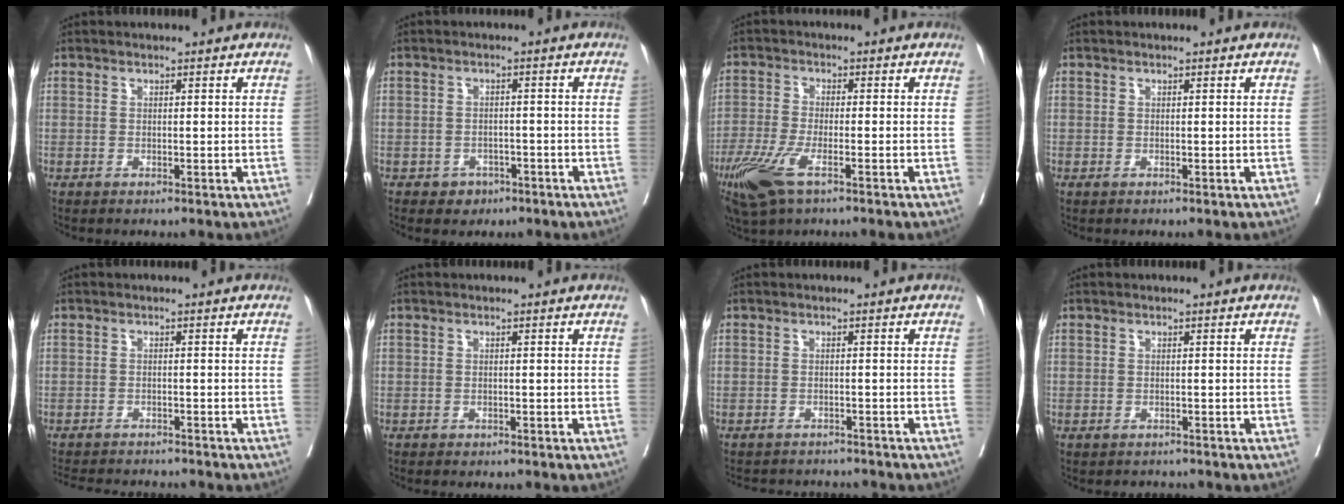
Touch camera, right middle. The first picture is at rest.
{"total": 2.8, "force": [-1.7, 2.2, 0.5], "torque": [-0.007, 0.010, -0.017]}
{"total": 7.8, "force": [-4.5, 1.8, 6.1], "torque": [-0.127, -0.019, -0.085]}
{"total": 0.0}
{"total": 9.8, "force": [-9.1, 1.7, 3.1], "torque": [-0.049, -0.004, -0.123]}
{"total": 1.4, "force": [-1.1, 0.7, 0.5], "torque": [-0.013, 0.000, -0.011]}
{"total": 7.8, "force": [-7.5, 1.7, 1.6], "torque": [-0.024, 0.004, -0.092]}
{"total": 1.5, "force": [-1.4, 0.6, -0.2], "torque": [-0.001, -0.002, -0.022]}